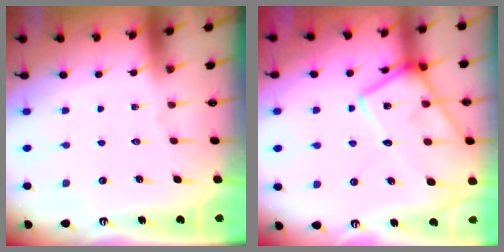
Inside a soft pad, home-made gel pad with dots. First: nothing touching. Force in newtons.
{"total": 18.9, "press": 18.8, "slide": 1.4}